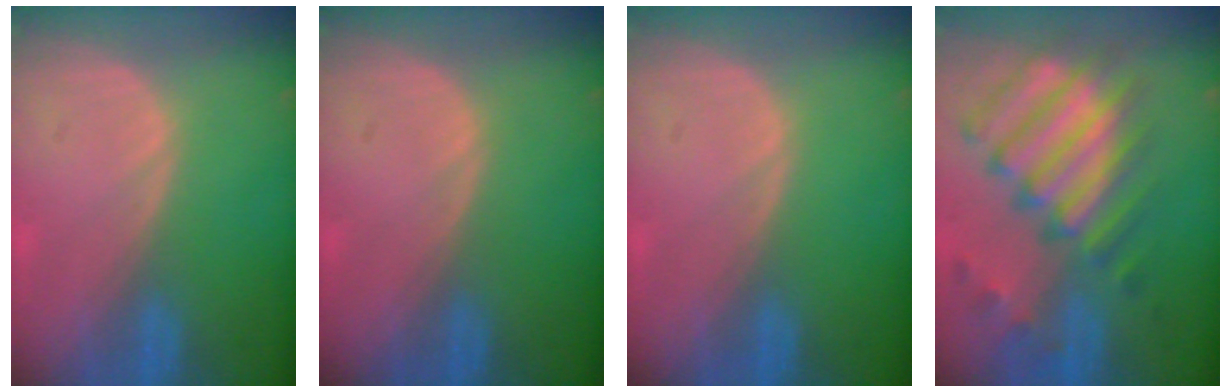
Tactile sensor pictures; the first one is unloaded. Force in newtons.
{"total": 0.0}
{"total": 0.0}
{"total": 12.1, "press": 10.4, "slide": 6.1}